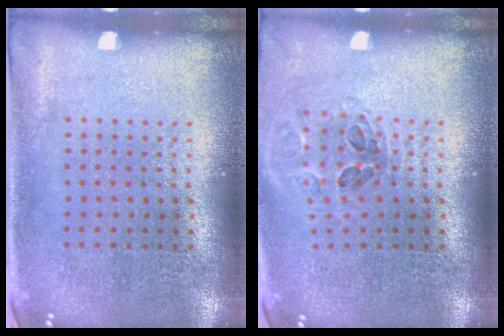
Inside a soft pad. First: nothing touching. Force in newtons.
{"total": 0.9, "press": 0.9, "slide": 0.1}